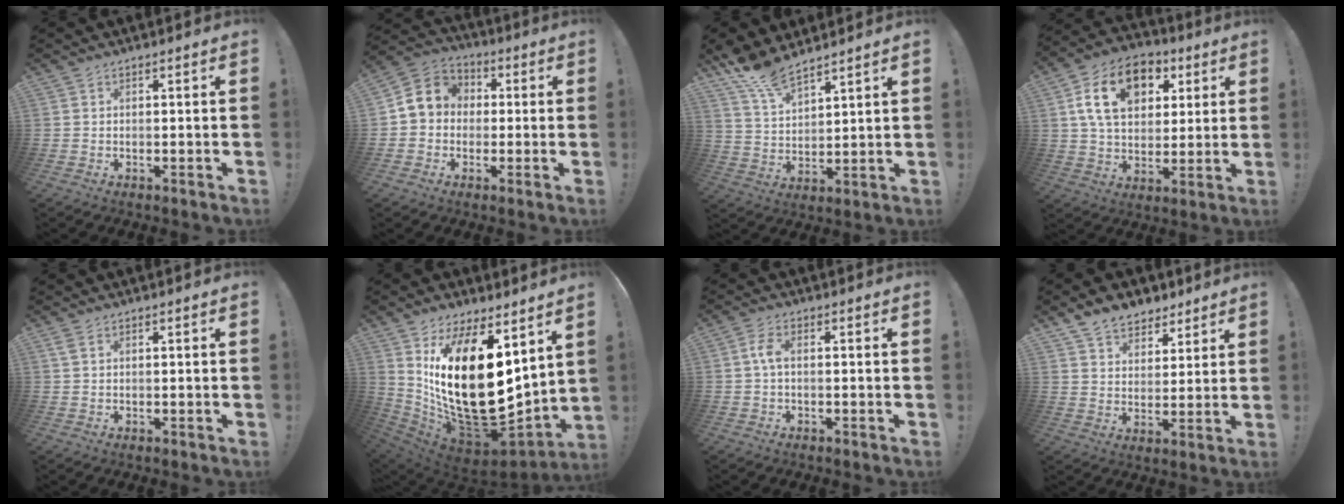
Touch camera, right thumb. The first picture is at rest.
{"total": 9.2, "force": [0.6, 8.3, 3.9], "torque": [-0.061, 0.022, 0.021]}
{"total": 9.6, "force": [8.5, 2.4, 3.8], "torque": [-0.093, -0.053, 0.164]}
{"total": 17.5, "force": [6.7, 12.0, 10.9], "torque": [-0.172, -0.009, 0.125]}
{"total": 2.0, "force": [1.0, 0.8, 1.5], "torque": [-0.032, 0.003, 0.018]}
{"total": 27.3, "force": [3.1, 13.1, 23.7], "torque": [-0.459, -0.045, 0.073]}
{"total": 4.1, "force": [0.0, 1.6, 3.8], "torque": [-0.074, 0.006, -0.001]}
{"total": 8.8, "force": [6.6, 5.4, 2.1], "torque": [-0.038, -0.042, 0.130]}